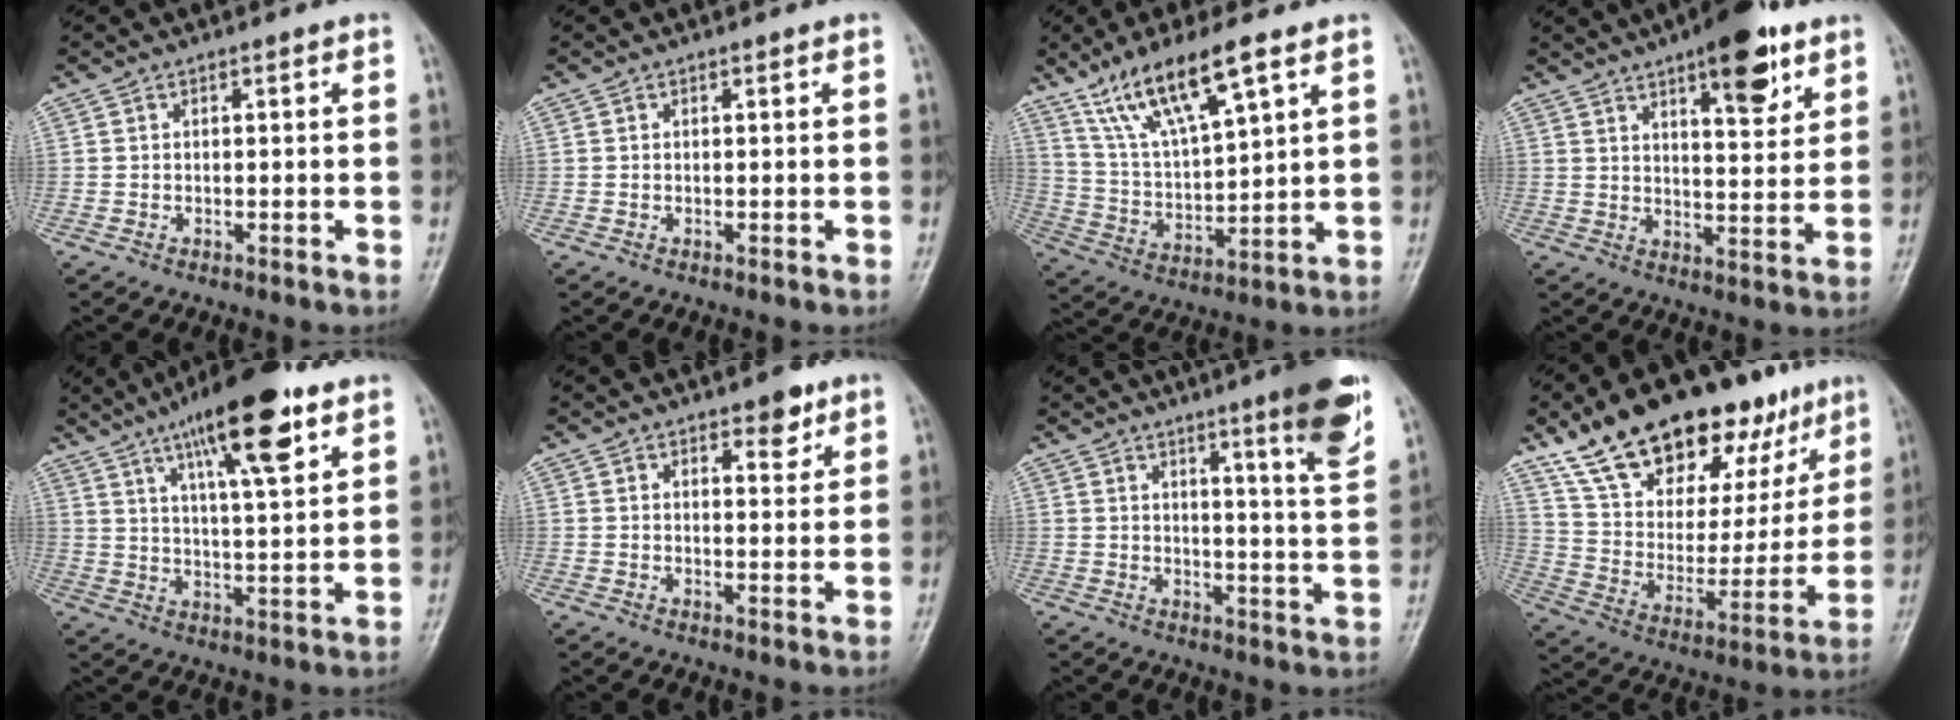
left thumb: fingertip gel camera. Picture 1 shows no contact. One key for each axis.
{"total": 0.0}
{"total": 14.2, "fx": 8.8, "fy": 3.4, "fz": 10.7, "tx": -0.195, "ty": -0.029, "tz": 0.179}
{"total": 12.4, "fx": 7.3, "fy": 4.3, "fz": 9.1, "tx": -0.102, "ty": -0.036, "tz": 0.103}
{"total": 16.7, "fx": 9.4, "fy": 4.2, "fz": 13.2, "tx": -0.193, "ty": -0.031, "tz": 0.151}
{"total": 4.1, "fx": 2.8, "fy": 1.9, "fz": 2.4, "tx": -0.013, "ty": -0.016, "tz": 0.038}
{"total": 10.8, "fx": 6.5, "fy": 0.6, "fz": 8.7, "tx": -0.106, "ty": -0.040, "tz": 0.086}
{"total": 27.2, "fx": 17.5, "fy": 12.7, "fz": 16.5, "tx": -0.219, "ty": -0.036, "tz": 0.290}